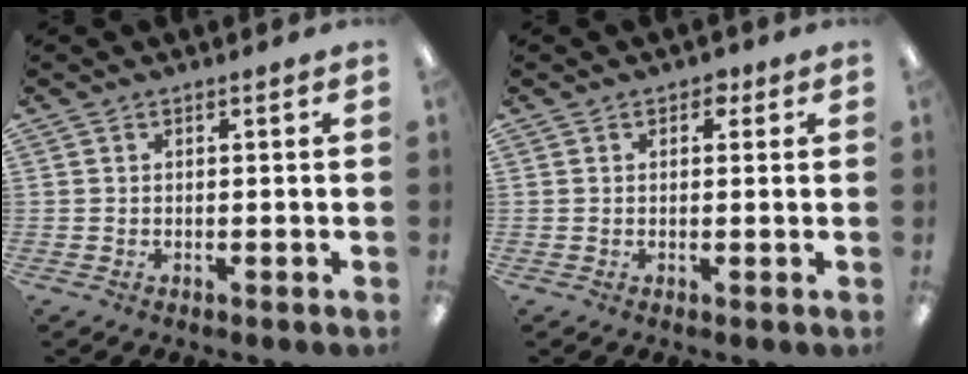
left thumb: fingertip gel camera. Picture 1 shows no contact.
{"total": 2.2, "force": [1.1, 1.5, 1.1], "torque": [-0.005, -0.002, 0.017]}